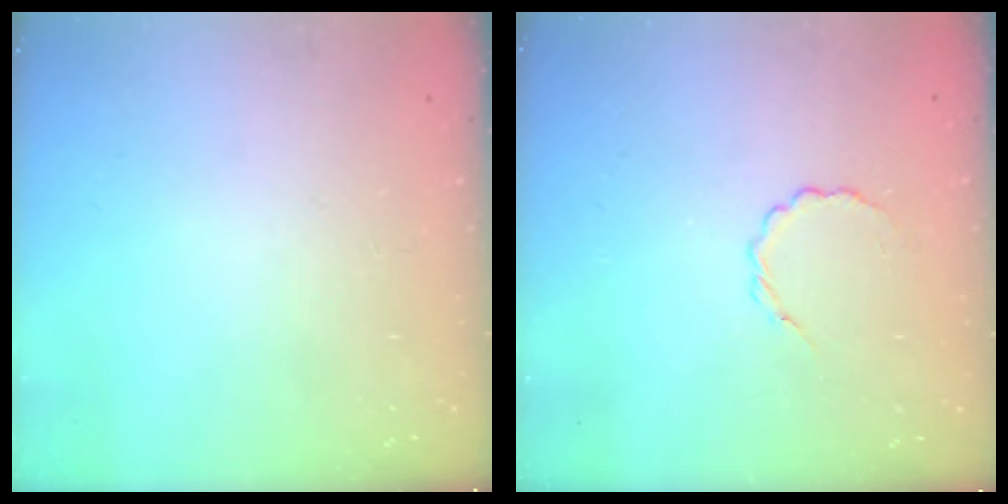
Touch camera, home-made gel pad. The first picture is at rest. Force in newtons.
{"total": 3.0, "press": 2.8, "slide": 1.0}